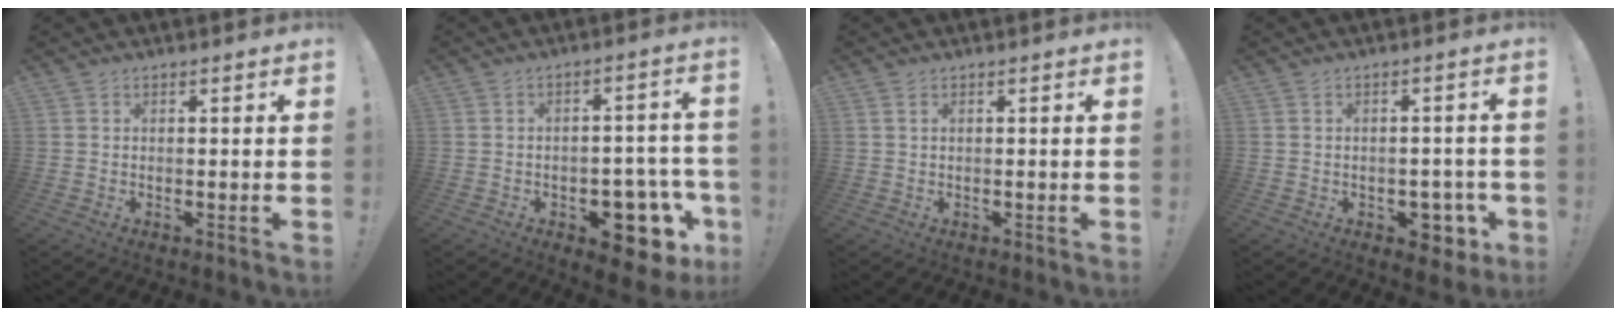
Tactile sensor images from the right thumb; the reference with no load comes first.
{"total": 13.3, "force": [-6.3, 7.4, 9.1], "torque": [-0.074, 0.046, -0.094]}
{"total": 1.1, "force": [0.5, 0.7, 0.7], "torque": [-0.007, -0.001, 0.008]}
{"total": 7.9, "force": [-3.1, 5.4, 4.9], "torque": [-0.043, 0.018, -0.045]}